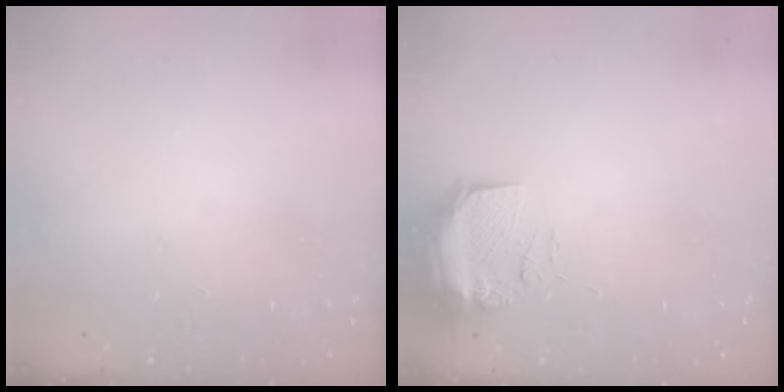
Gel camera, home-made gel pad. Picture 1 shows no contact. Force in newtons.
{"total": 9.3, "press": 9.1, "slide": 1.7}